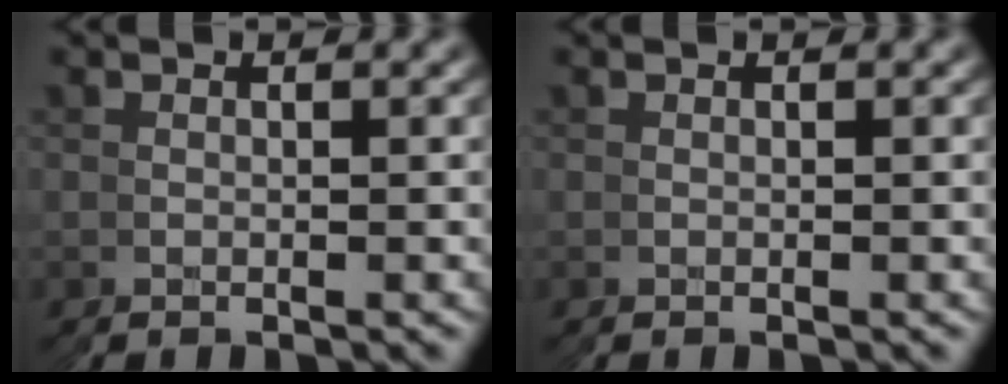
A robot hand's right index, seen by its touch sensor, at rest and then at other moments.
{"total": 0.0}